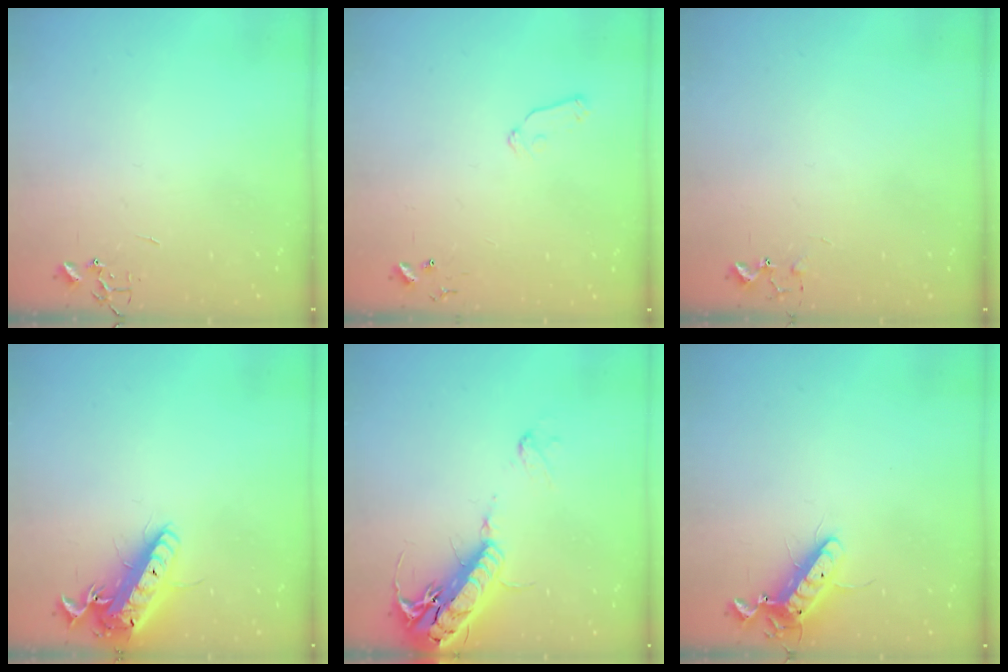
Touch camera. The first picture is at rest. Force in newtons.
{"total": 6.5, "press": 6.4, "slide": 1.0}
{"total": 5.8, "press": 5.7, "slide": 0.7}
{"total": 16.1, "press": 15.8, "slide": 3.2}
{"total": 19.9, "press": 19.5, "slide": 3.8}
{"total": 11.6, "press": 11.4, "slide": 2.2}